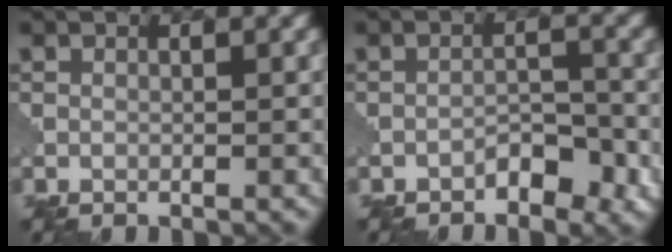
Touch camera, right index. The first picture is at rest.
{"total": 2.7, "force": [-1.9, 1.2, 1.6], "torque": [-0.019, 0.010, -0.029]}